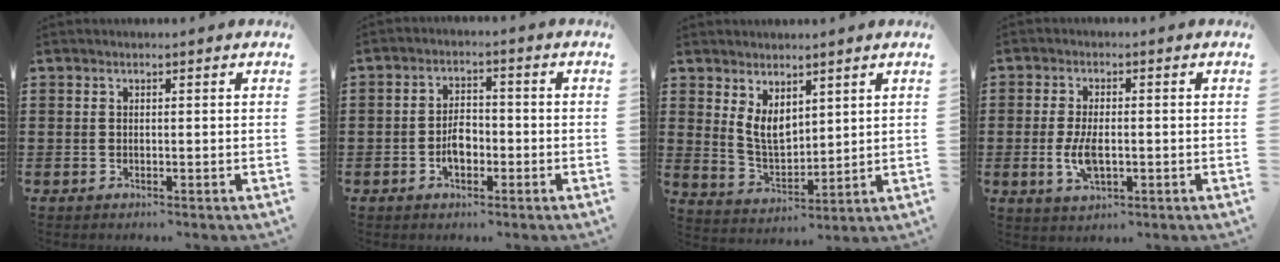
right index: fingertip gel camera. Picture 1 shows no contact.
{"total": 3.9, "force": [-1.3, 2.4, 2.8], "torque": [-0.043, 0.002, -0.026]}
{"total": 5.7, "force": [3.2, 3.2, 3.4], "torque": [-0.086, -0.006, 0.058]}
{"total": 5.0, "force": [-0.8, 2.3, 4.3], "torque": [-0.096, -0.004, -0.016]}